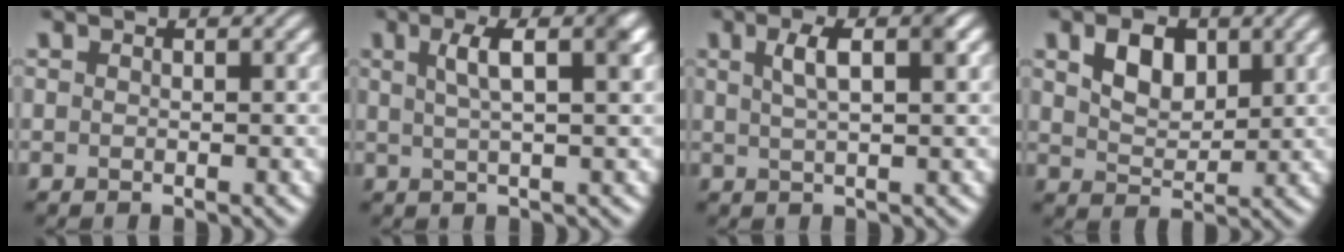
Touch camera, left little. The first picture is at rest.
{"total": 4.6, "force": [1.5, 1.3, 4.1], "torque": [-0.057, 0.010, 0.020]}
{"total": 3.3, "force": [1.1, 1.0, 3.0], "torque": [-0.043, 0.010, 0.016]}
{"total": 3.9, "force": [1.7, 2.4, 2.6], "torque": [-0.052, 0.002, 0.030]}